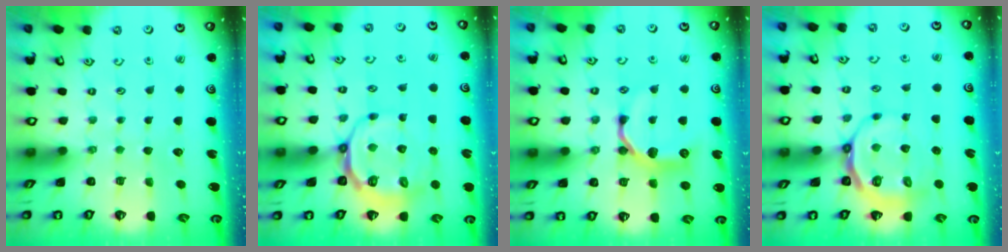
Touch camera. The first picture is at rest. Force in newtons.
{"total": 9.9, "press": 9.4, "slide": 2.9}
{"total": 10.8, "press": 10.8, "slide": 0.5}
{"total": 8.7, "press": 8.1, "slide": 3.1}